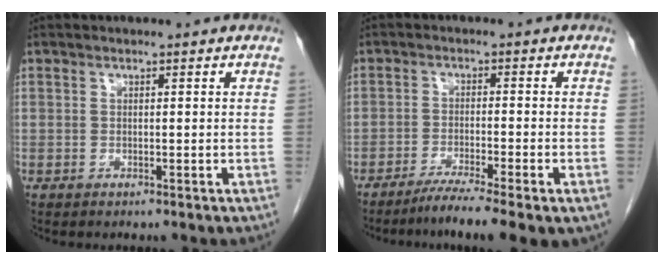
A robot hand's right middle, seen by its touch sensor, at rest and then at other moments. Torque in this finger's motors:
{"motor_torque": [1.25, -0.89, 0.24, 0.08]}